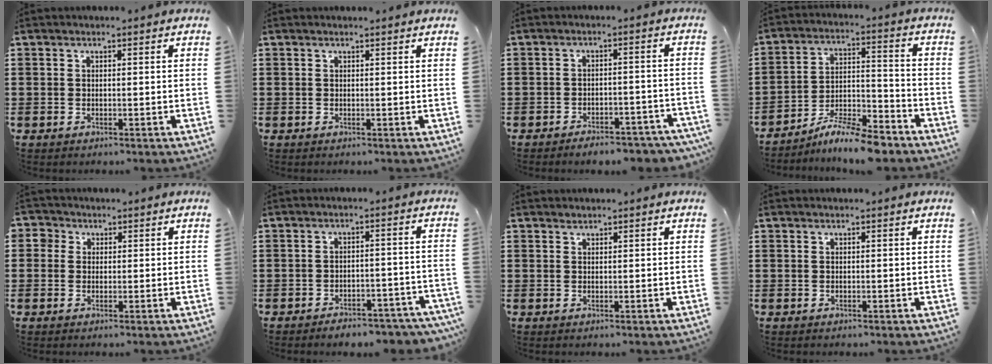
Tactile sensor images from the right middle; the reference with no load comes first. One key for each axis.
{"total": 0.5, "fx": 0.5, "fy": -0.2, "fz": 0.1, "tx": -0.002, "ty": 0.000, "tz": 0.009}
{"total": 3.5, "fx": -3.4, "fy": 0.4, "fz": 0.7, "tx": -0.013, "ty": 0.006, "tz": -0.069}
{"total": 8.2, "fx": -7.7, "fy": 0.6, "fz": 2.9, "tx": -0.051, "ty": 0.012, "tz": -0.147}
{"total": 1.7, "fx": 0.6, "fy": 1.5, "fz": -0.3, "tx": 0.003, "ty": 0.006, "tz": 0.007}
{"total": 3.5, "fx": -3.4, "fy": 0.4, "fz": 0.5, "tx": -0.010, "ty": 0.007, "tz": -0.070}
{"total": 0.8, "fx": 0.8, "fy": 0.0, "fz": -0.1, "tx": 0.000, "ty": 0.000, "tz": 0.017}
{"total": 0.0}